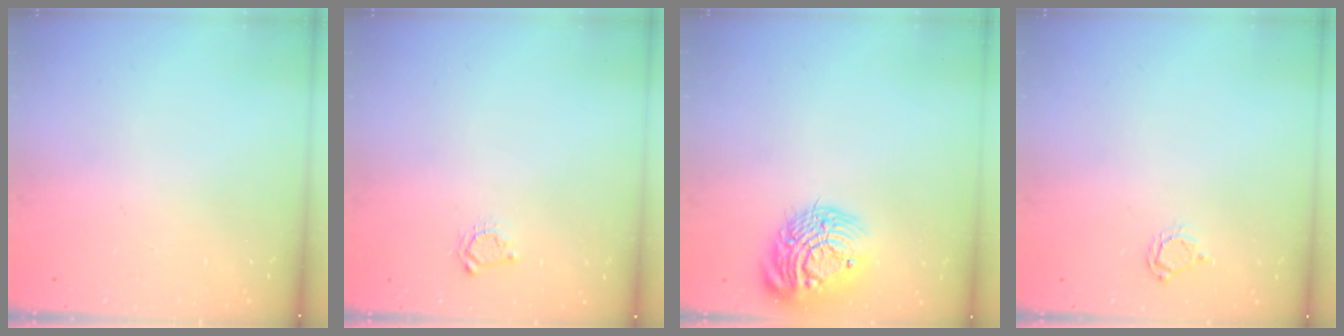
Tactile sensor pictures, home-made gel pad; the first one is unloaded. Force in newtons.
{"total": 4.0, "press": 3.9, "slide": 0.5}
{"total": 17.2, "press": 17.2, "slide": 1.1}
{"total": 3.8, "press": 3.7, "slide": 0.6}